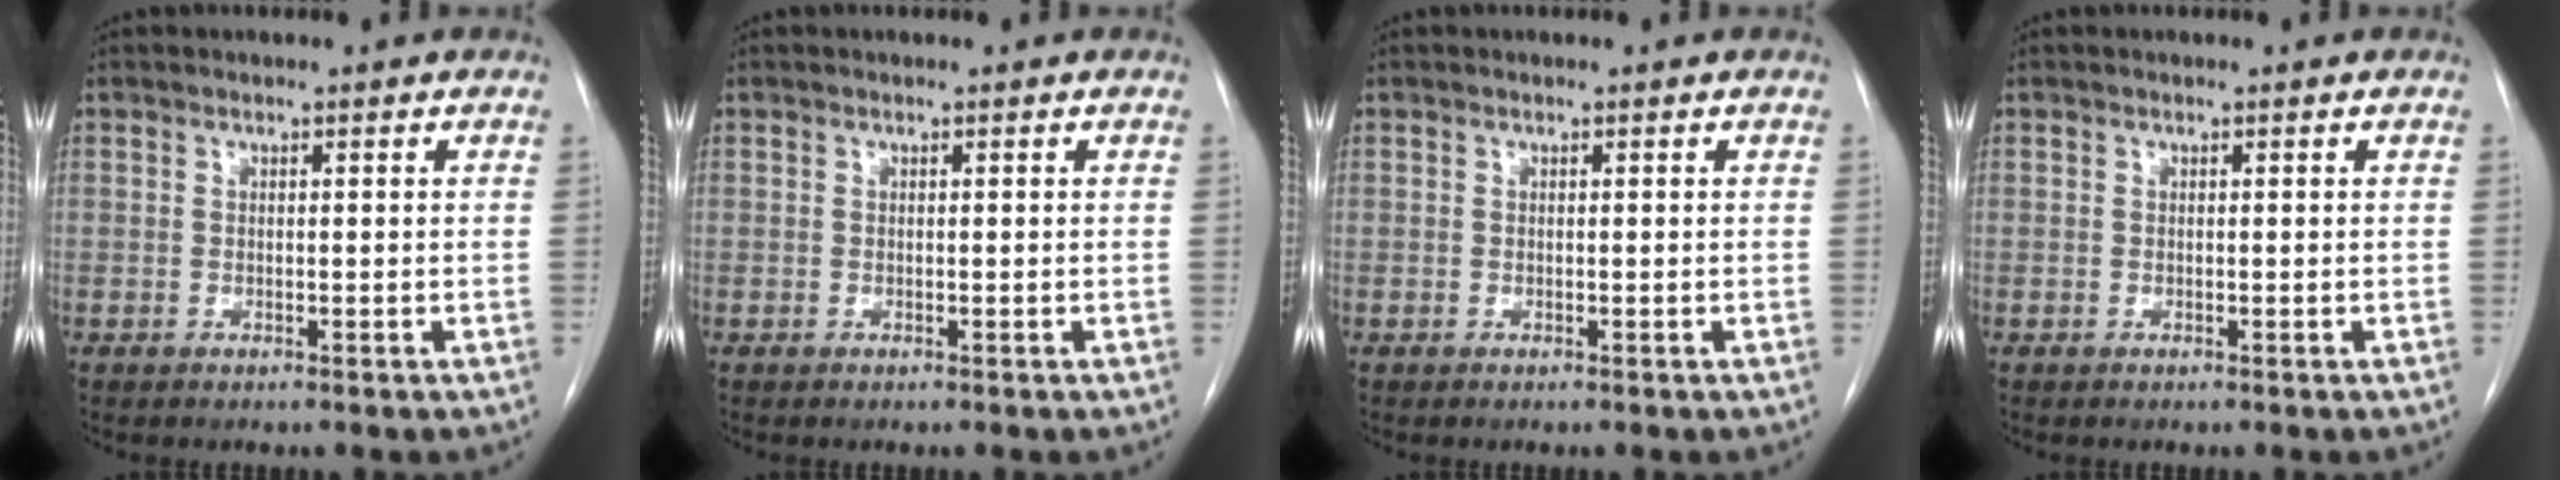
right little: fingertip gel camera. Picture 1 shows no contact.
{"total": 0.0}
{"total": 0.0}
{"total": 0.0}